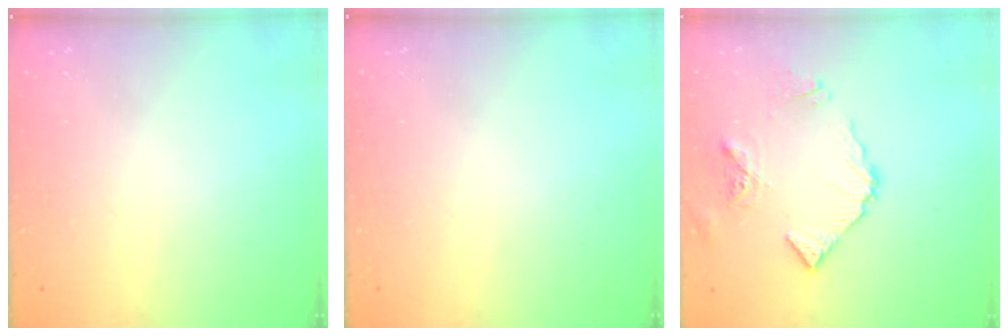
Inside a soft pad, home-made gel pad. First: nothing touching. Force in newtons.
{"total": 0.0}
{"total": 9.6, "press": 9.6, "slide": 0.6}